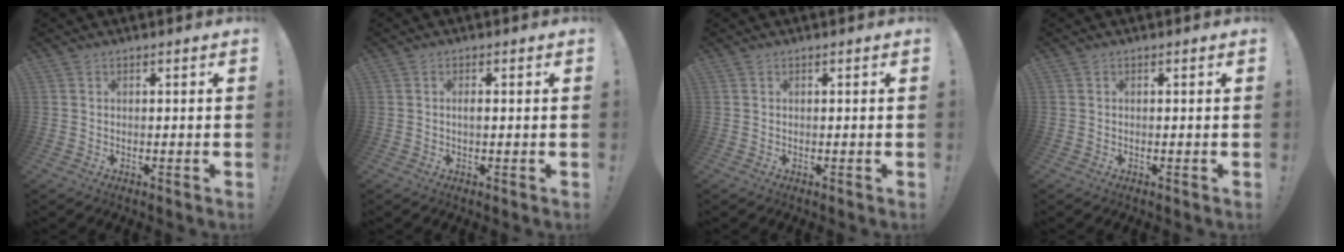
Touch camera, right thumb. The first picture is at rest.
{"total": 1.3, "force": [-0.2, 0.4, 1.2], "torque": [-0.019, 0.000, -0.005]}
{"total": 0.0}
{"total": 0.0}